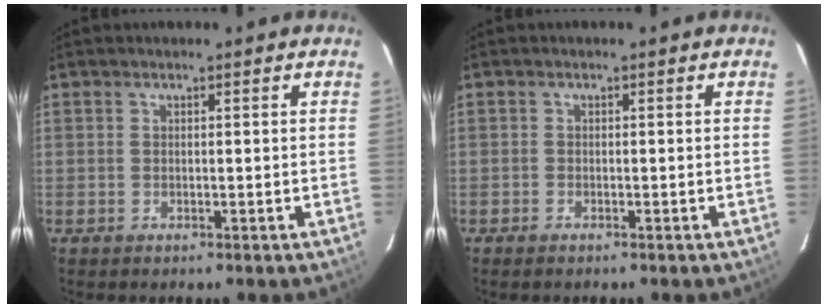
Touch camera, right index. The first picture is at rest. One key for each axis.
{"total": 0.9, "fx": -0.8, "fy": 0.4, "fz": 0.3, "tx": -0.008, "ty": -0.002, "tz": -0.017}